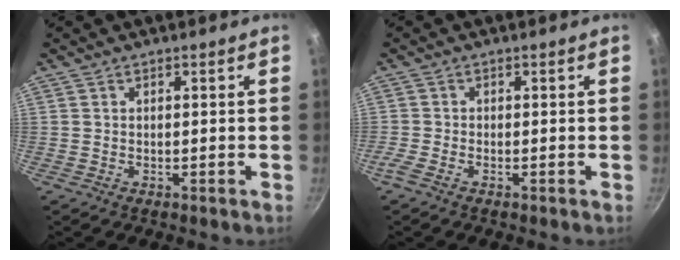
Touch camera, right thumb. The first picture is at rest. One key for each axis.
{"total": 1.8, "fx": -1.2, "fy": 0.6, "fz": 1.2, "tx": -0.035, "ty": -0.001, "tz": -0.029}